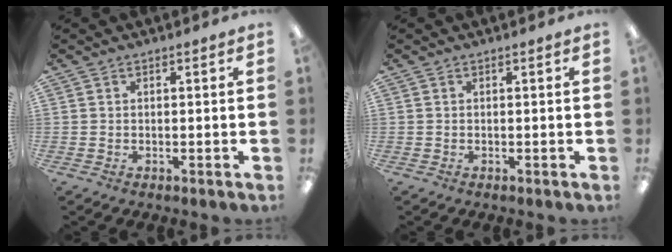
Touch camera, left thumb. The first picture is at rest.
{"total": 0.0}